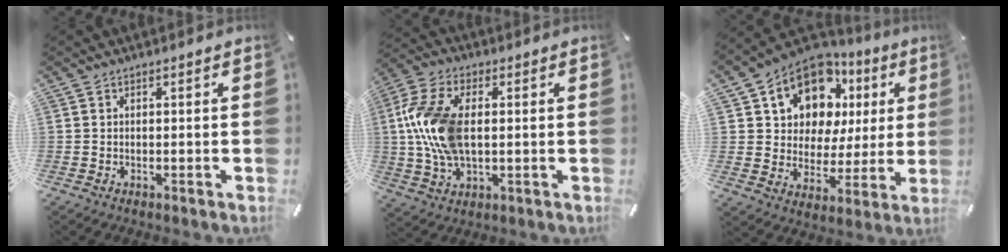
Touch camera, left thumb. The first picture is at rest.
{"total": 13.9, "force": [1.0, 8.2, 11.2], "torque": [-0.253, 0.004, 0.016]}
{"total": 12.4, "force": [7.4, 9.1, 3.9], "torque": [-0.086, -0.057, 0.138]}